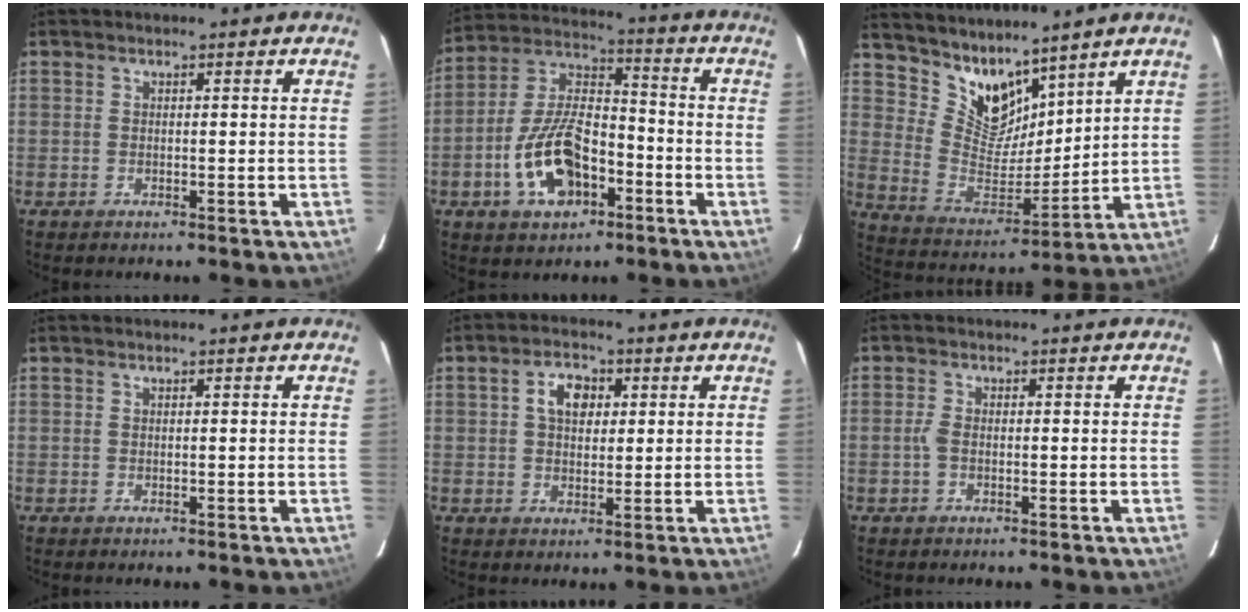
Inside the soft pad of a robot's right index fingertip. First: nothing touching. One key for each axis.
{"total": 14.9, "fx": -6.1, "fy": 8.0, "fz": 11.0, "tx": -0.225, "ty": 0.017, "tz": -0.102}
{"total": 11.4, "fx": 9.4, "fy": 5.3, "fz": 3.8, "tx": -0.073, "ty": -0.009, "tz": 0.192}
{"total": 0.0}
{"total": 5.4, "fx": 1.5, "fy": 3.6, "fz": 3.7, "tx": -0.062, "ty": 0.017, "tz": 0.028}
{"total": 1.8, "fx": -0.5, "fy": 1.0, "fz": 1.5, "tx": -0.035, "ty": 0.002, "tz": -0.010}